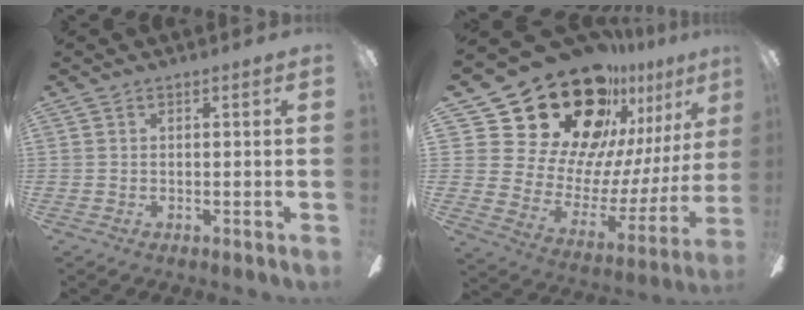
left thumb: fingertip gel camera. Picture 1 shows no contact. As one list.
[{"total": 31.0, "force": [21.2, 16.9, 15.0], "torque": [-0.242, -0.156, 0.415]}]